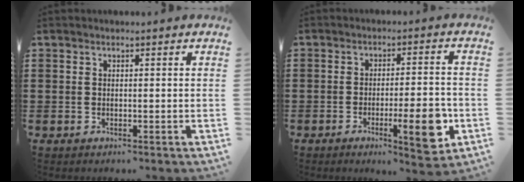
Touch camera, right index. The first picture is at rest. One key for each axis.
{"total": 8.5, "fx": -3.0, "fy": 1.7, "fz": 7.7, "tx": -0.111, "ty": -0.006, "tz": -0.045}